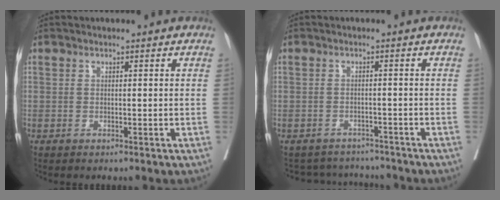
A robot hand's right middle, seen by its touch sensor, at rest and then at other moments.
{"total": 7.8, "force": [-7.5, 2.0, 0.5], "torque": [-0.003, 0.015, -0.099]}